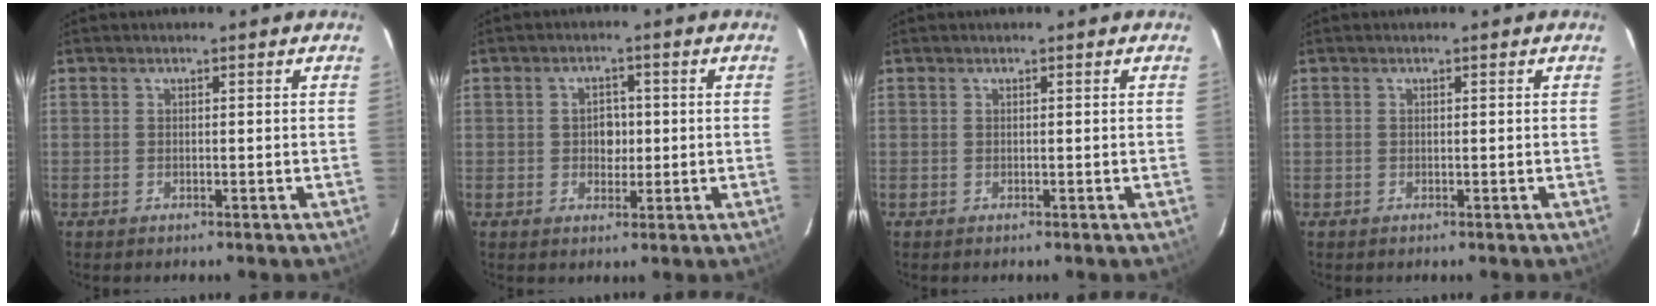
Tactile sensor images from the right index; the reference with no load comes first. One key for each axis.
{"total": 3.6, "fx": -0.1, "fy": 2.9, "fz": 2.1, "tx": -0.033, "ty": 0.009, "tz": 0.000}
{"total": 0.0}
{"total": 0.0}